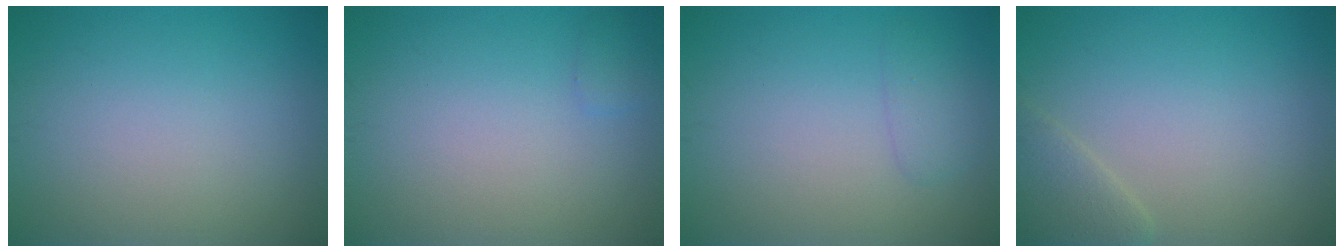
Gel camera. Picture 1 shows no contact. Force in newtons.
{"total": 0.7, "press": 0.7, "slide": 0.0}
{"total": 1.4, "press": 1.4, "slide": 0.1}
{"total": 2.0, "press": 2.0, "slide": 0.2}